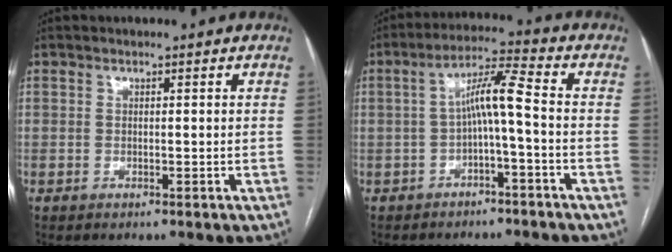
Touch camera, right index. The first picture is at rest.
{"total": 6.4, "force": [-1.1, 0.1, 6.3], "torque": [-0.113, 0.028, -0.018]}